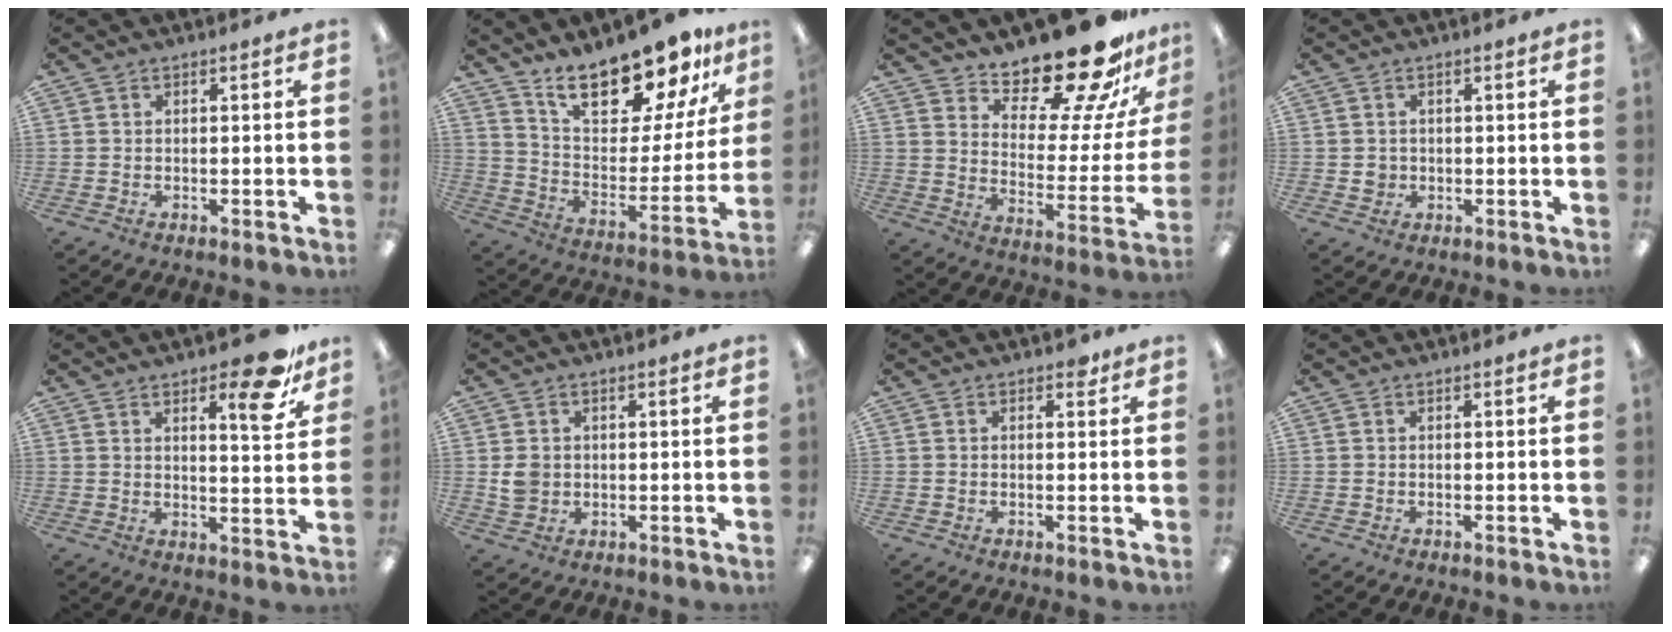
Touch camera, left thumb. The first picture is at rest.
{"total": 20.0, "force": [16.9, 6.5, 8.4], "torque": [-0.149, -0.123, 0.295]}
{"total": 21.5, "force": [18.3, 5.5, 9.8], "torque": [-0.131, -0.141, 0.299]}
{"total": 2.1, "force": [0.1, 2.0, 0.6], "torque": [-0.005, 0.002, -0.002]}
{"total": 11.8, "force": [8.1, 3.3, 7.9], "torque": [-0.100, -0.047, 0.129]}
{"total": 3.9, "force": [0.5, 3.5, 1.6], "torque": [-0.015, -0.001, 0.009]}
{"total": 1.9, "force": [1.2, 1.0, 0.9], "torque": [-0.004, -0.003, 0.018]}
{"total": 0.0}